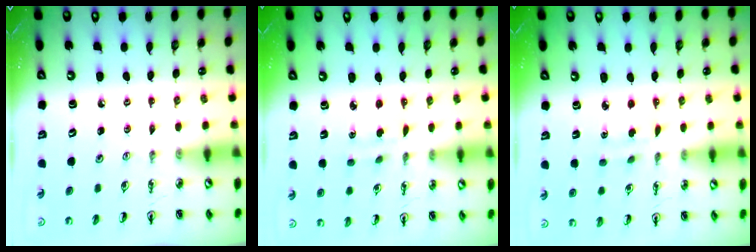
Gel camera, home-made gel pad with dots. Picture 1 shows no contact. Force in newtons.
{"total": 3.0, "press": 2.9, "slide": 0.8}
{"total": 3.0, "press": 2.9, "slide": 0.8}